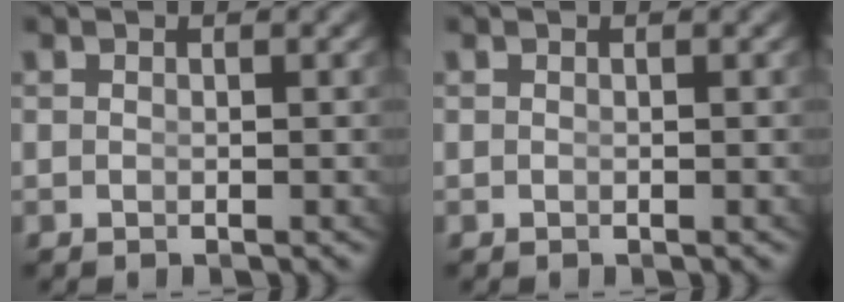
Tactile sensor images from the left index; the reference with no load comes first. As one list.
[{"total": 0.0}]